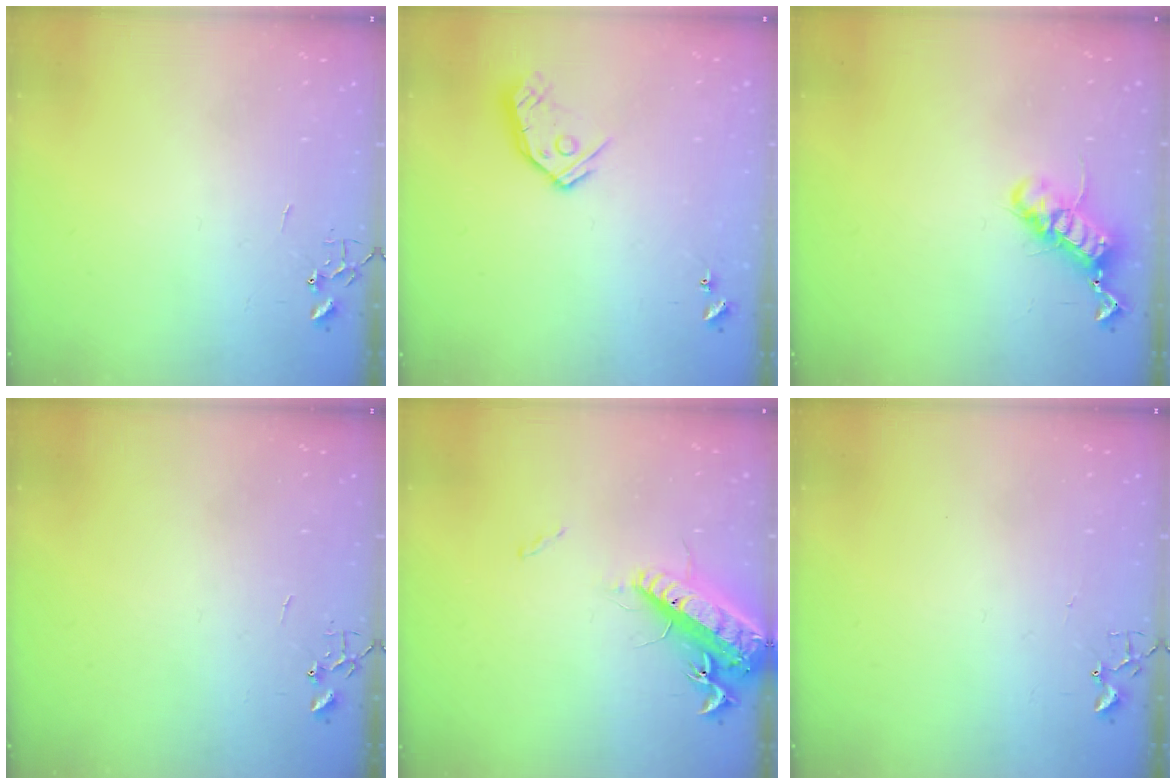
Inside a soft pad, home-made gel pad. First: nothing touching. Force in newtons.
{"total": 9.9, "press": 9.9, "slide": 0.8}
{"total": 12.5, "press": 12.5, "slide": 0.9}
{"total": 0.0}
{"total": 16.7, "press": 16.2, "slide": 4.1}
{"total": 1.9, "press": 1.9, "slide": 0.2}